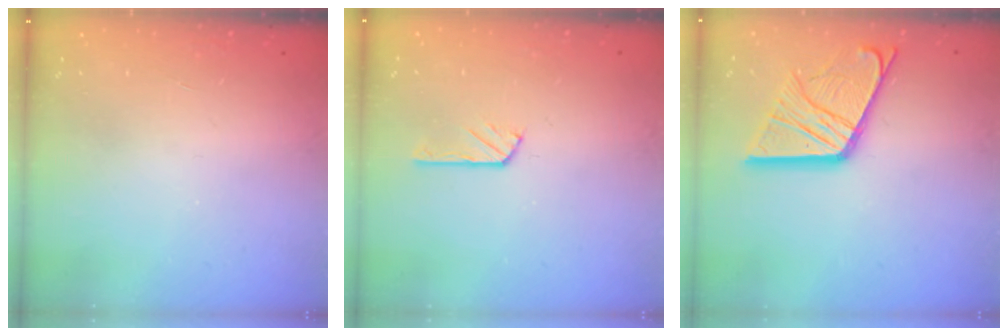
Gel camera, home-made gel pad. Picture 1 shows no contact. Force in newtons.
{"total": 2.9, "press": 2.9, "slide": 0.5}
{"total": 17.4, "press": 17.3, "slide": 1.8}